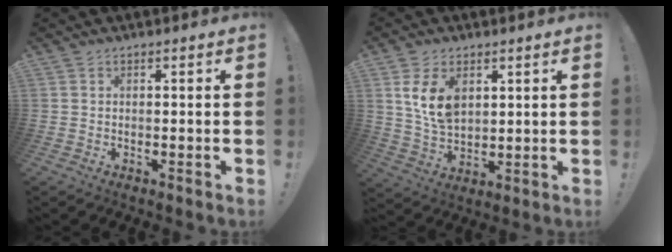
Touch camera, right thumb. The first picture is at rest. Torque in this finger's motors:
{"motor_torque": [1.35, 1.37, 0.12, 0.10, 0.01]}